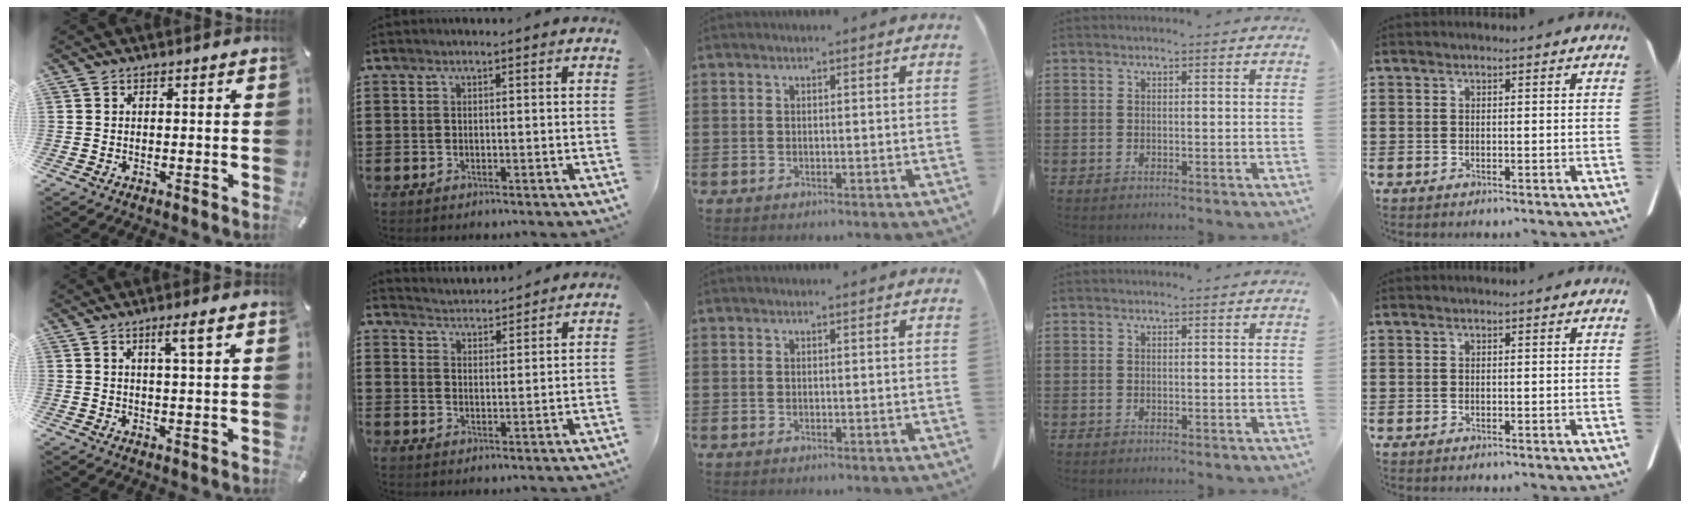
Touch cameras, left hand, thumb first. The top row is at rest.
{"thumb": {"total": 4.7, "force": [2.3, 0.2, 4.1], "torque": [-0.077, -0.003, 0.034]}, "index": {"total": 3.4, "force": [3.4, -0.2, -0.5], "torque": [-0.003, -0.020, 0.062]}}